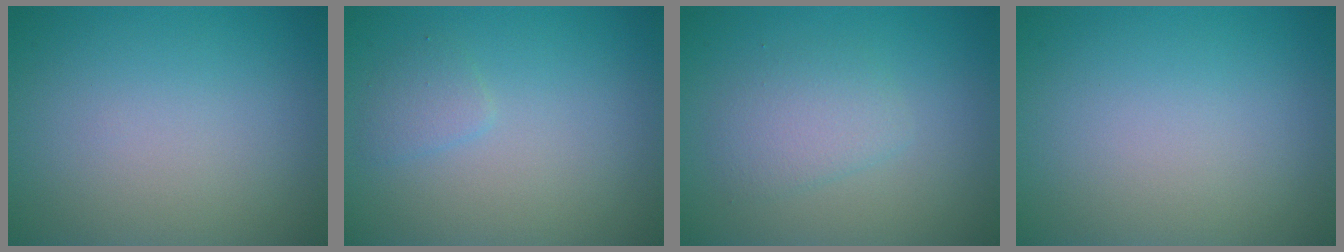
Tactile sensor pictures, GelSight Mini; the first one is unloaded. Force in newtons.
{"total": 1.2, "press": 1.2, "slide": 0.0}
{"total": 2.3, "press": 2.3, "slide": 0.0}
{"total": 0.0}